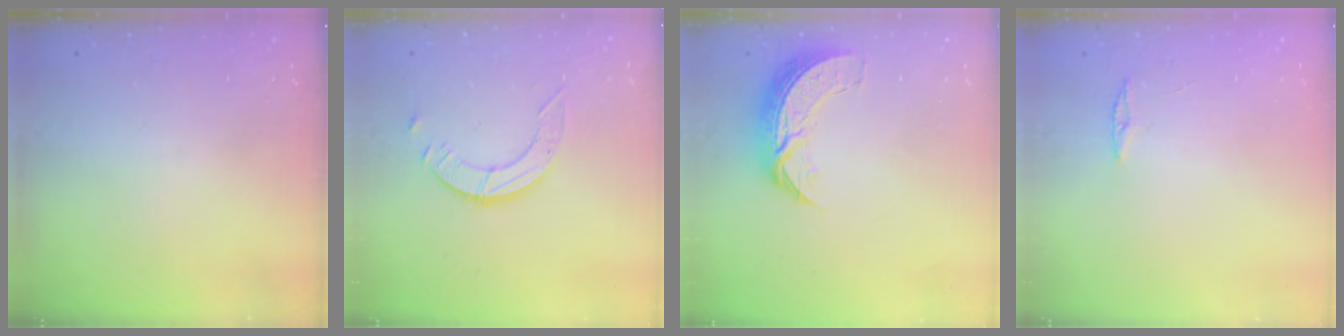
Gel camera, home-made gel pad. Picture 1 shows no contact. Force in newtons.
{"total": 3.9, "press": 3.9, "slide": 0.3}
{"total": 8.6, "press": 8.6, "slide": 0.6}
{"total": 3.0, "press": 2.9, "slide": 0.3}